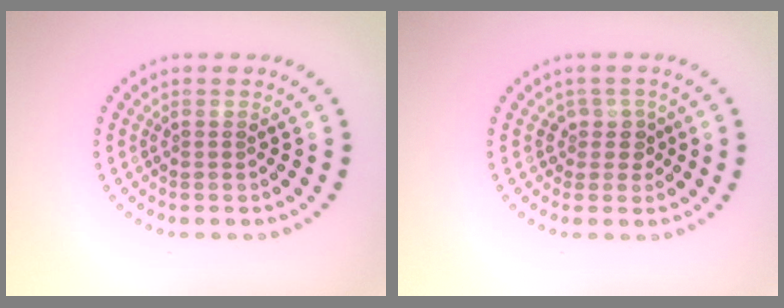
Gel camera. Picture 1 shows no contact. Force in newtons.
{"total": 1.9, "press": 1.4, "slide": 1.2}